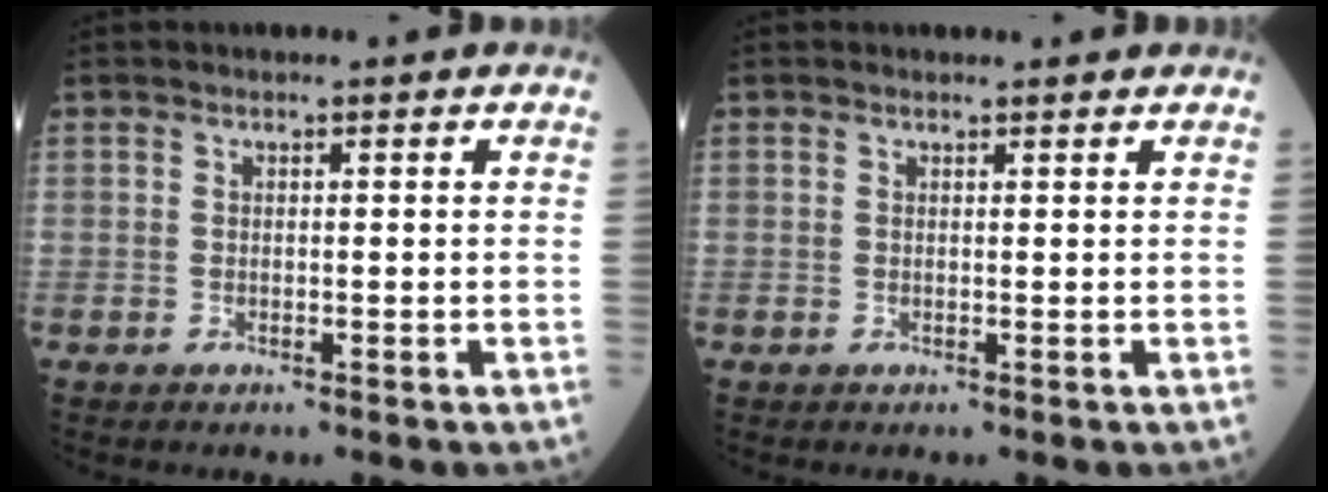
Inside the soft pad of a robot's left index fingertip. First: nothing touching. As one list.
[{"total": 1.3, "force": [1.3, 0.1, 0.1], "torque": [-0.013, 0.002, 0.016]}]